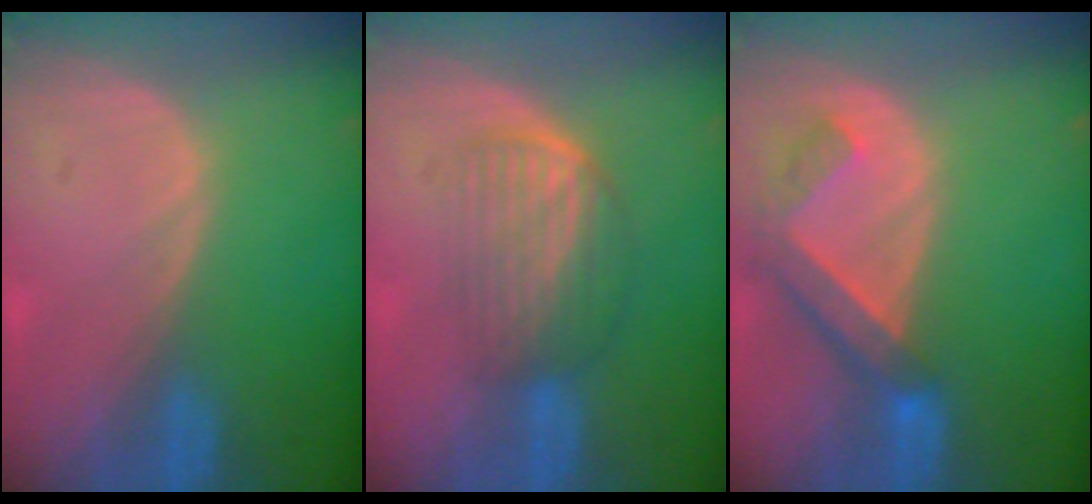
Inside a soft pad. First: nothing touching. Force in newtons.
{"total": 6.0, "press": 5.5, "slide": 2.3}
{"total": 6.4, "press": 5.8, "slide": 2.8}